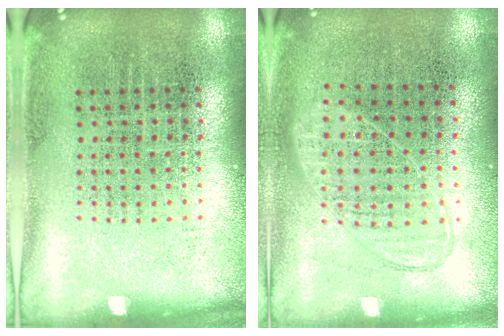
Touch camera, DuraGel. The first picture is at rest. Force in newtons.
{"total": 1.0, "press": 0.9, "slide": 0.4}